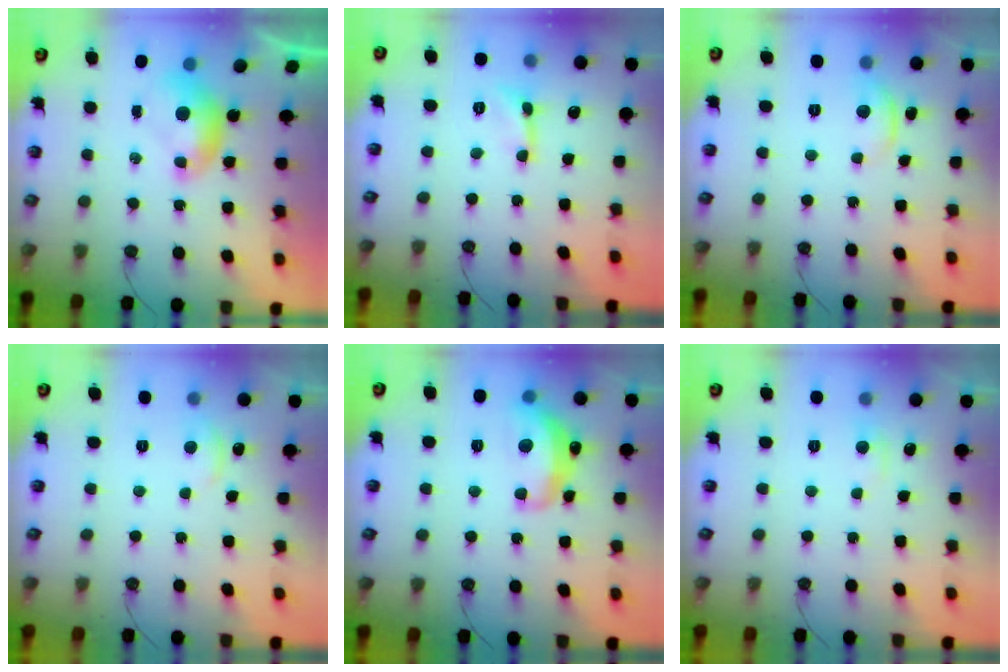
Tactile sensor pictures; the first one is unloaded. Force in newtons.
{"total": 2.0, "press": 1.9, "slide": 0.5}
{"total": 3.0, "press": 3.0, "slide": 0.4}
{"total": 2.9, "press": 2.9, "slide": 0.2}
{"total": 7.8, "press": 7.7, "slide": 1.0}
{"total": 1.1, "press": 0.8, "slide": 0.7}